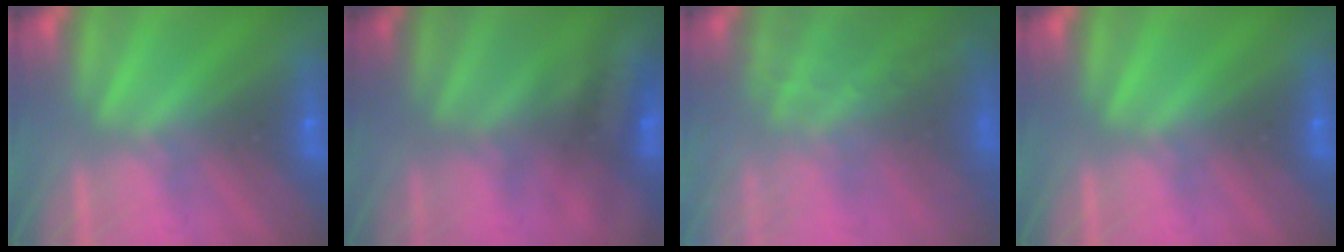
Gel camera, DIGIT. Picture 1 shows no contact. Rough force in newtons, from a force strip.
{"total": 2.4}
{"total": 7.1}
{"total": 0.0}